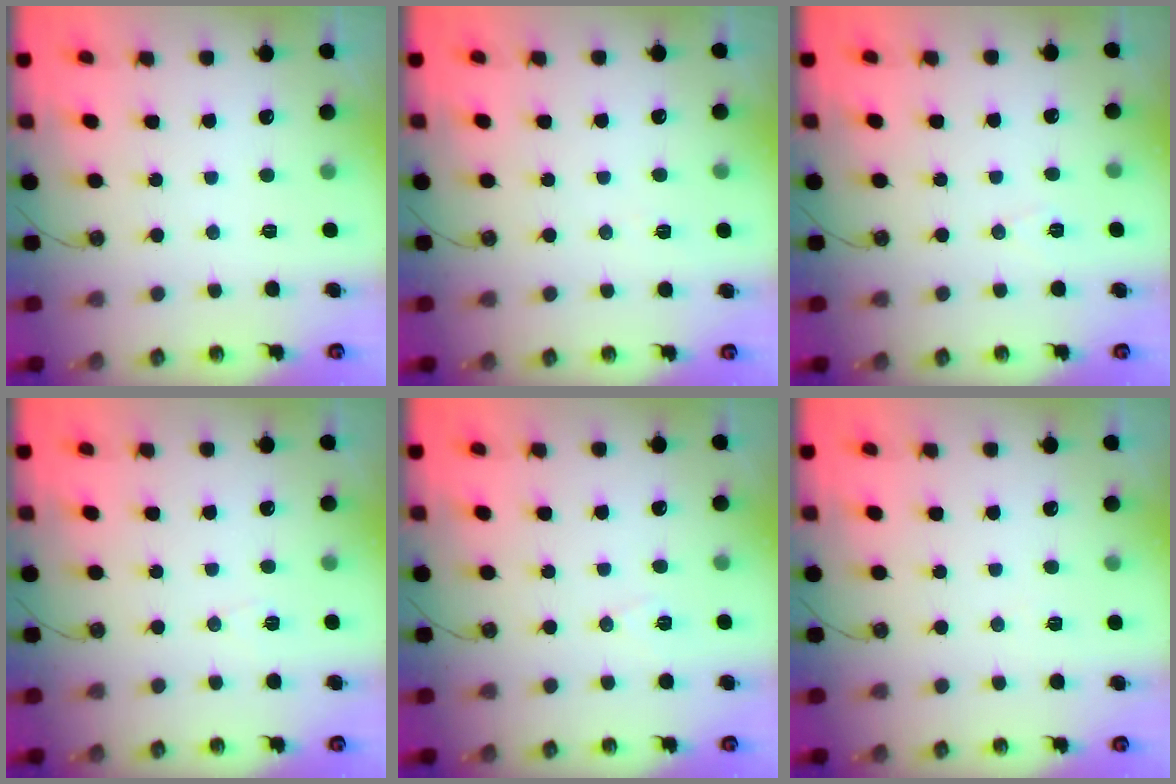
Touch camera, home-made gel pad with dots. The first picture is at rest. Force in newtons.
{"total": 2.3, "press": 1.3, "slide": 1.9}
{"total": 5.6, "press": 3.4, "slide": 4.5}
{"total": 3.9, "press": 3.3, "slide": 2.2}
{"total": 5.9, "press": 4.3, "slide": 4.0}
{"total": 5.5, "press": 3.3, "slide": 4.4}